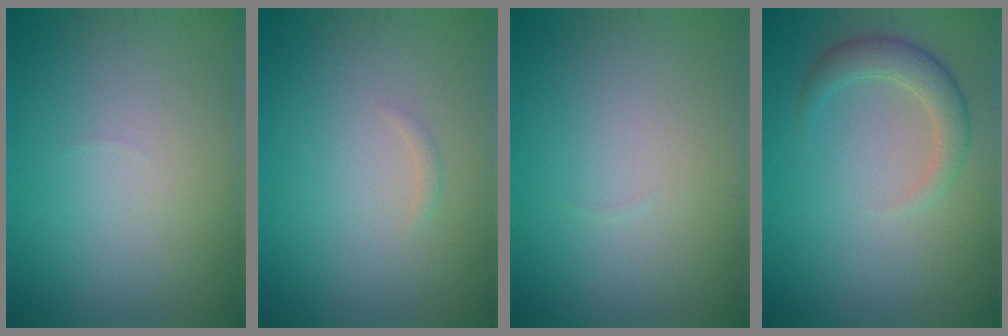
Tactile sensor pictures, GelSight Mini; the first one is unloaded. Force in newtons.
{"total": 0.5, "press": 0.5, "slide": 0.0}
{"total": 0.0}
{"total": 2.8, "press": 2.8, "slide": 0.2}